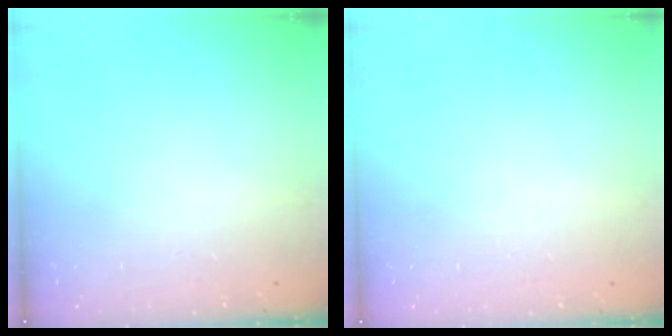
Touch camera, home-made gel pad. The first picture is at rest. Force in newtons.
{"total": 0.0}